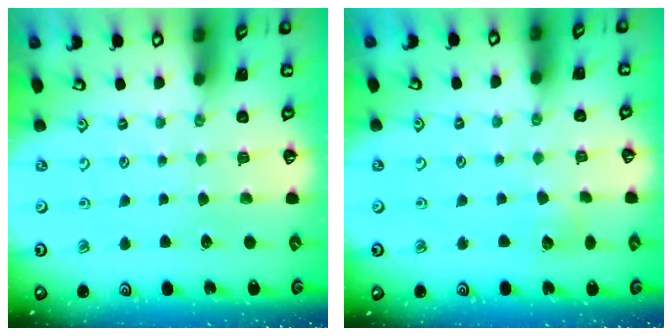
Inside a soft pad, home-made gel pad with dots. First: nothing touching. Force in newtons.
{"total": 5.7, "press": 5.6, "slide": 0.5}